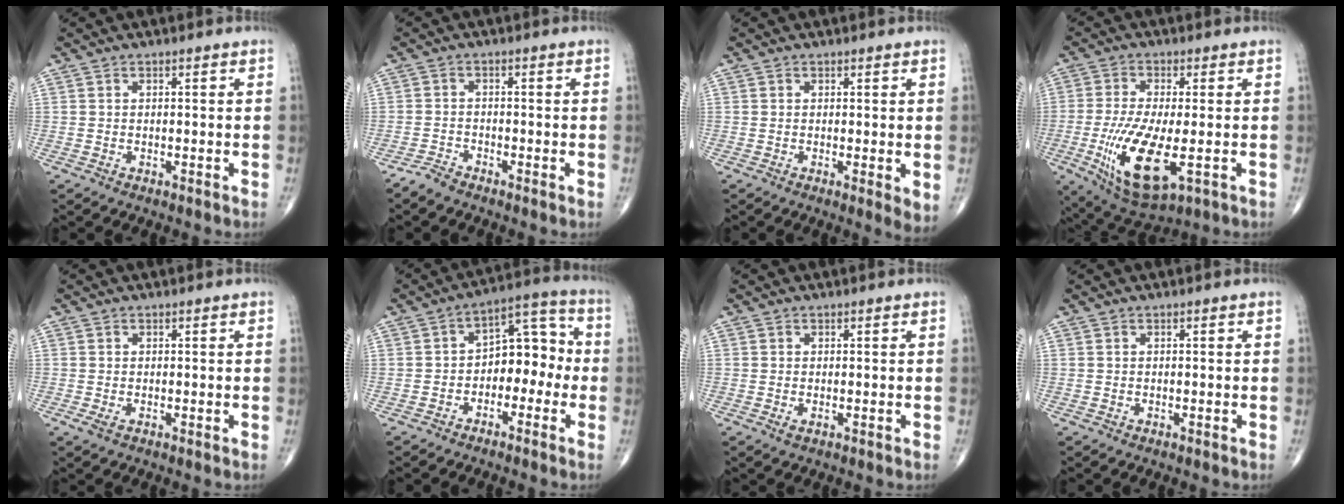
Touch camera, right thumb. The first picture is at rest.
{"total": 2.4, "force": [-2.2, 0.5, 0.7], "torque": [-0.015, -0.003, -0.050]}
{"total": 3.1, "force": [-0.3, 0.8, 2.9], "torque": [-0.045, -0.012, -0.011]}
{"total": 14.0, "force": [-3.6, 4.9, 12.6], "torque": [-0.253, -0.019, -0.052]}
{"total": 1.3, "force": [-0.5, 0.5, 1.1], "torque": [-0.027, -0.005, -0.015]}
{"total": 10.1, "force": [-2.1, 6.5, 7.3], "torque": [-0.066, 0.046, -0.047]}
{"total": 0.5, "force": [-0.2, 0.2, 0.4], "torque": [-0.011, -0.002, -0.006]}
{"total": 0.0}